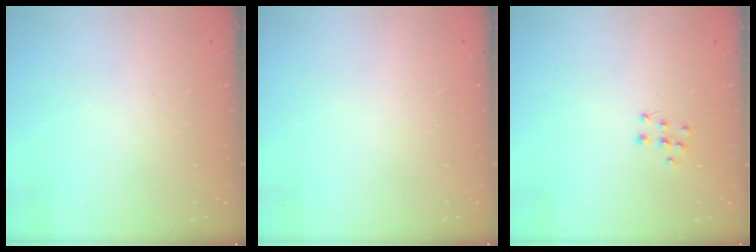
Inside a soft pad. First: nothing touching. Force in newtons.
{"total": 0.0}
{"total": 6.2, "press": 6.2, "slide": 0.4}